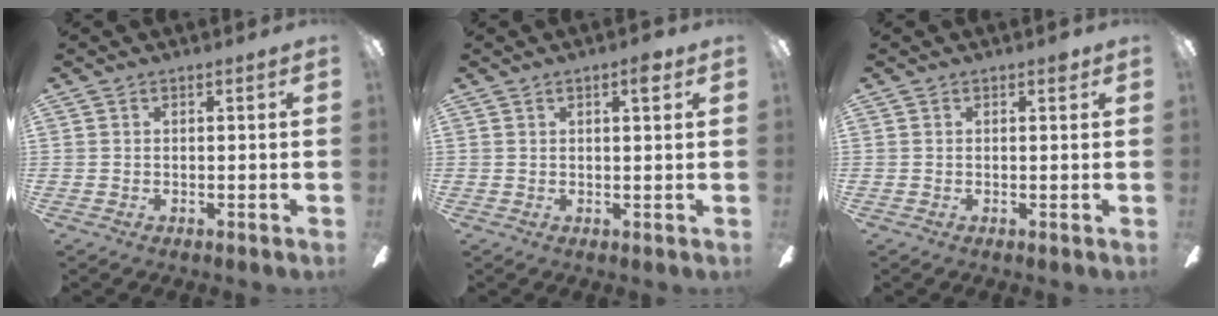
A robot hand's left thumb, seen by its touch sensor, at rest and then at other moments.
{"total": 3.3, "force": [1.9, 0.6, 2.6], "torque": [-0.032, -0.006, 0.025]}
{"total": 1.3, "force": [0.9, 0.6, 0.7], "torque": [-0.001, -0.004, 0.012]}